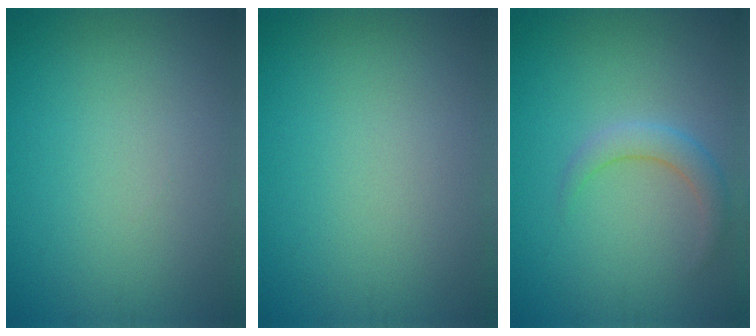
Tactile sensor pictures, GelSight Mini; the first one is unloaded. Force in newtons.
{"total": 0.0}
{"total": 2.2, "press": 2.2, "slide": 0.2}